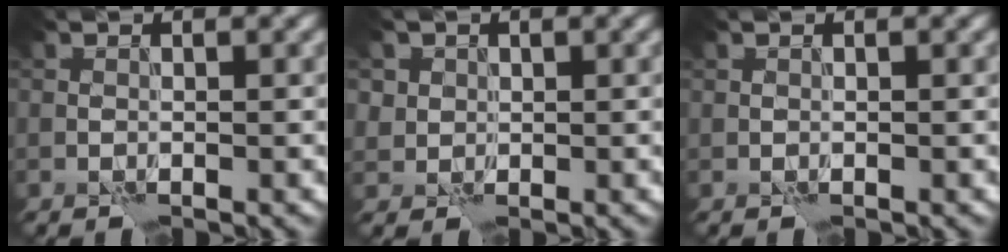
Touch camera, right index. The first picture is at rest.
{"total": 2.5, "force": [1.2, 2.1, 0.6], "torque": [-0.019, -0.001, 0.035]}
{"total": 0.0}